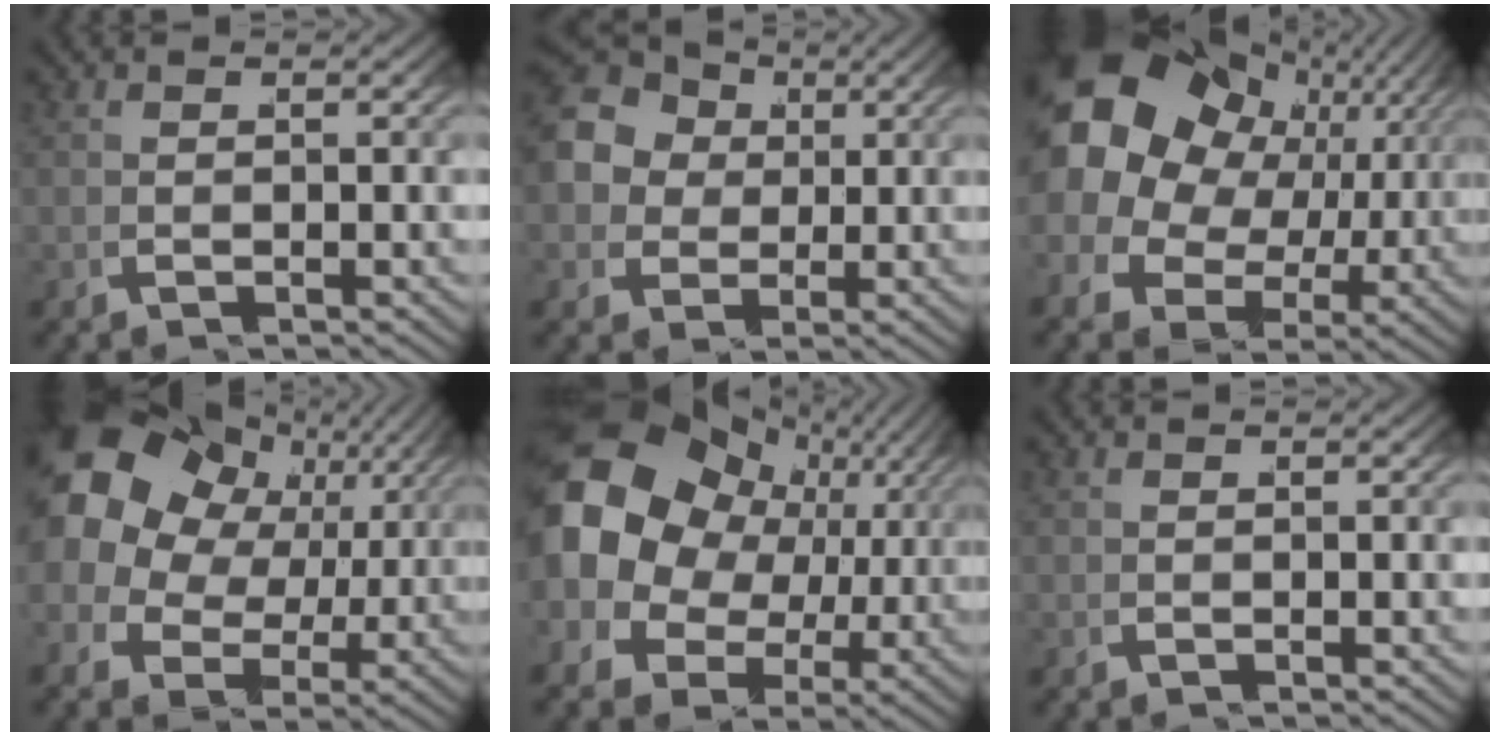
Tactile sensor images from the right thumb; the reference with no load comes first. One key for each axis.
{"total": 10.7, "fx": 3.4, "fy": 8.8, "fz": 5.2, "tx": -0.127, "ty": -0.006, "tz": 0.052}
{"total": 18.1, "fx": 2.8, "fy": 13.8, "fz": 11.4, "tx": -0.220, "ty": -0.018, "tz": 0.042}
{"total": 16.1, "fx": 3.5, "fy": 12.2, "fz": 9.9, "tx": -0.185, "ty": 0.003, "tz": 0.045}
{"total": 15.3, "fx": 1.4, "fy": 11.8, "fz": 9.7, "tx": -0.208, "ty": -0.022, "tz": 0.031}
{"total": 0.0}